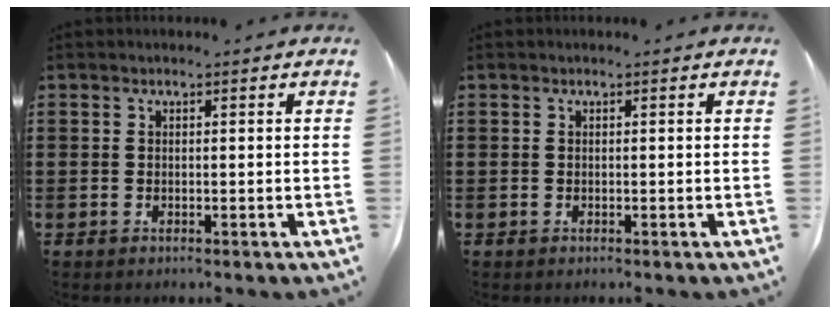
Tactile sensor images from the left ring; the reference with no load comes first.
{"total": 0.0}